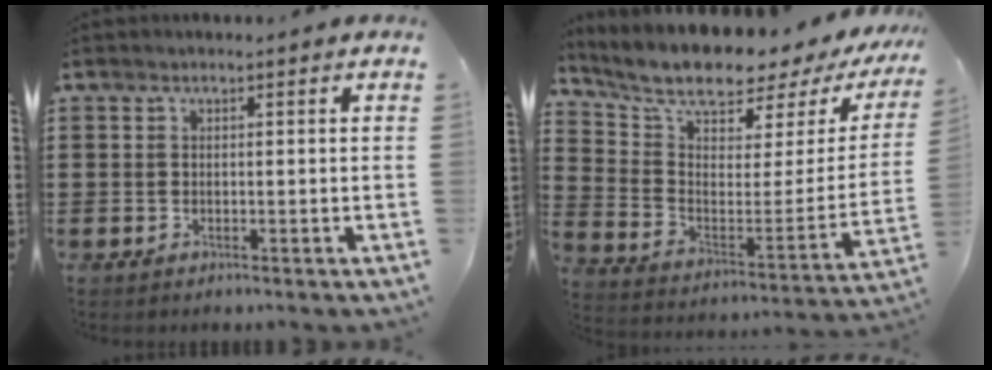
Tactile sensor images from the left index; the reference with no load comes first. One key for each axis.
{"total": 7.1, "fx": 6.3, "fy": 1.6, "fz": 2.8, "tx": -0.074, "ty": -0.064, "tz": 0.102}